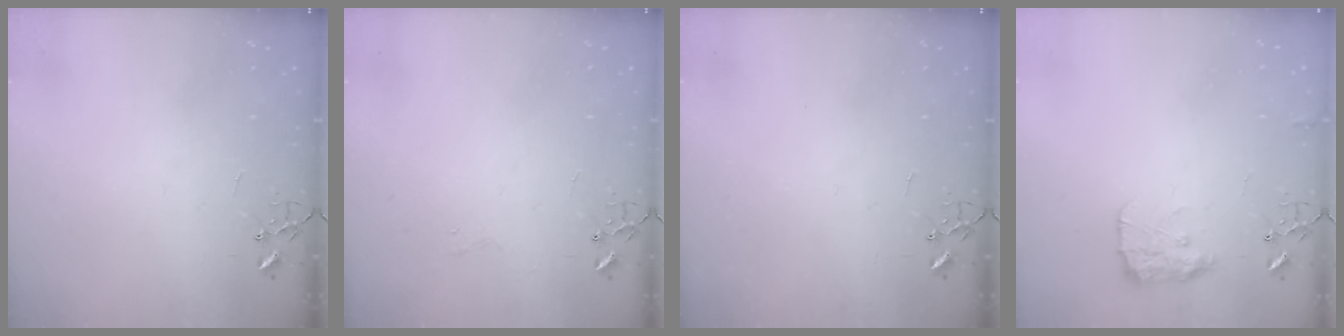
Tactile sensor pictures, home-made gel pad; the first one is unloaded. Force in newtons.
{"total": 3.3, "press": 3.3, "slide": 0.3}
{"total": 0.0}
{"total": 10.8, "press": 10.8, "slide": 0.4}